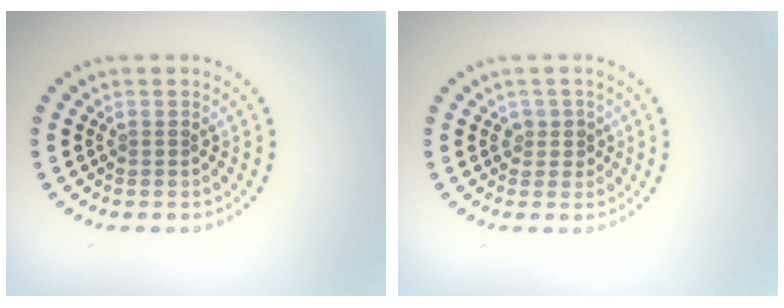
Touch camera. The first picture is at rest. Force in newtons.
{"total": 1.5, "press": 1.3, "slide": 0.8}